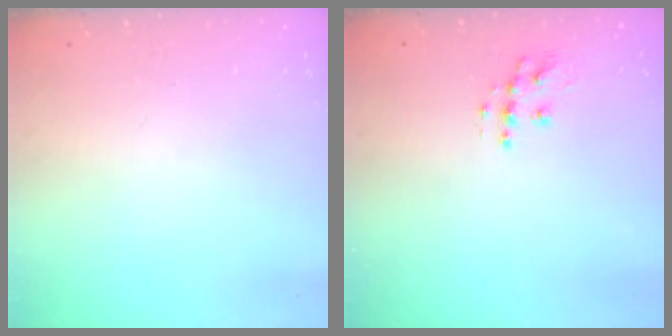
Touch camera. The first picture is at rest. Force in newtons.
{"total": 8.6, "press": 8.6, "slide": 0.3}